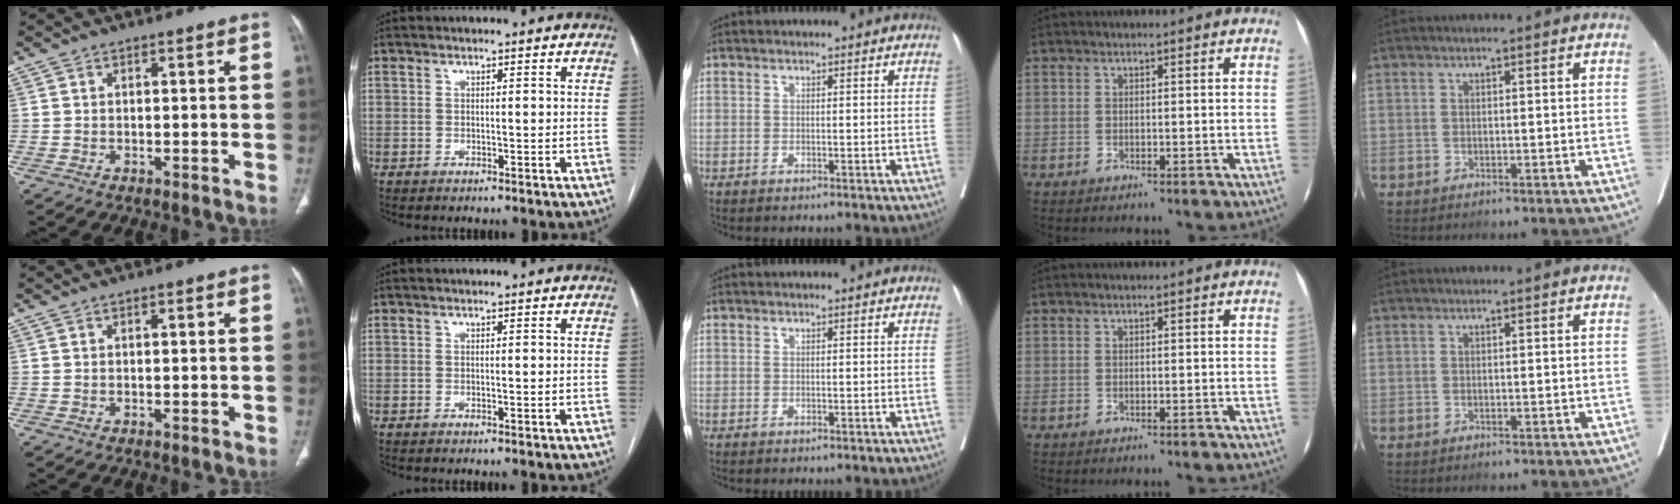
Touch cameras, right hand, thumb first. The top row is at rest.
{"thumb": {"total": 0.9, "force": [0.3, 0.3, 0.8], "torque": [-0.017, 0.004, 0.006]}, "index": {"total": 0.7, "force": [-0.1, 0.1, 0.6], "torque": [-0.009, 0.004, 0.003]}}